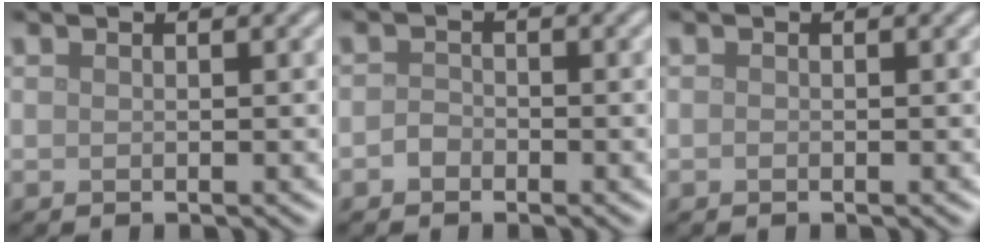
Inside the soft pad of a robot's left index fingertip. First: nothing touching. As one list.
[{"total": 1.2, "force": [-0.7, 0.9, 0.4], "torque": [-0.005, 0.001, -0.015]}, {"total": 0.0}]